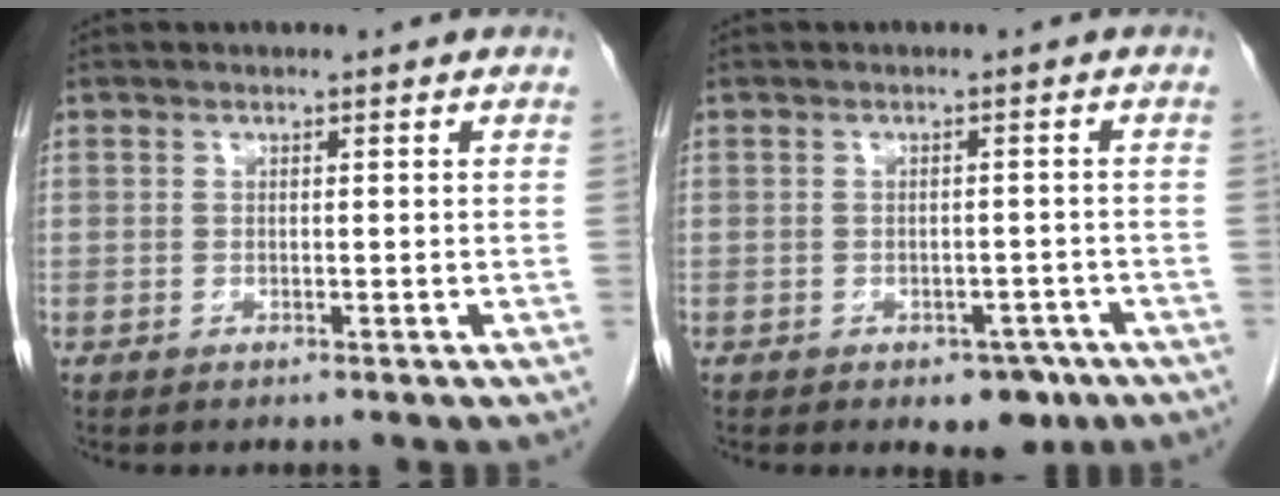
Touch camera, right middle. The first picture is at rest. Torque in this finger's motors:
{"motor_torque": [0.51, -0.30, 0.02, 0.03]}